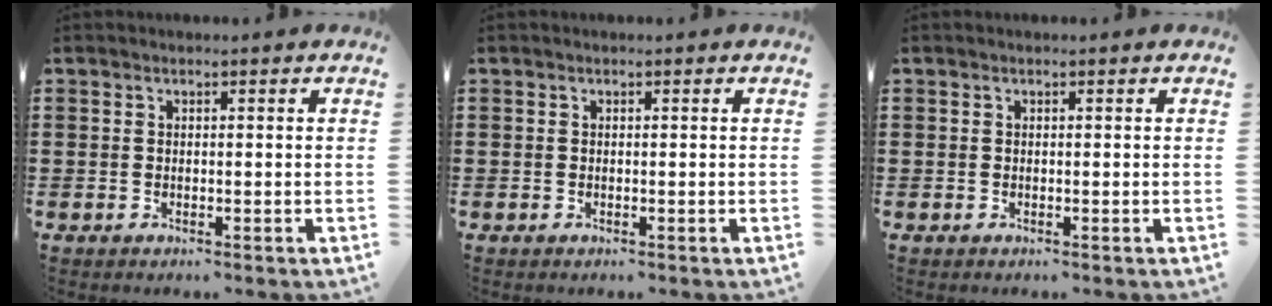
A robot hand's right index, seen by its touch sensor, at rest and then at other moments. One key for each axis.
{"total": 0.0}
{"total": 0.0}